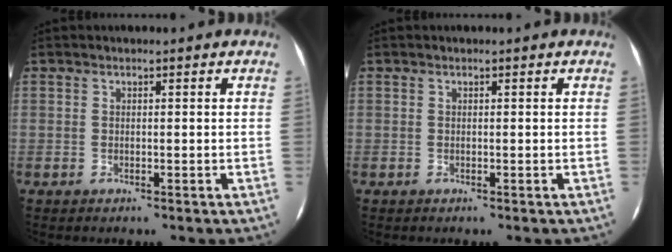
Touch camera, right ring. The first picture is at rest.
{"total": 0.0}